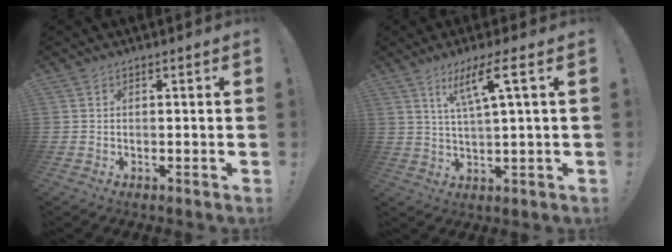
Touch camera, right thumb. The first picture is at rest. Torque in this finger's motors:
{"motor_torque": [0.03, 0.04, 0.21, 0.13, 0.05]}